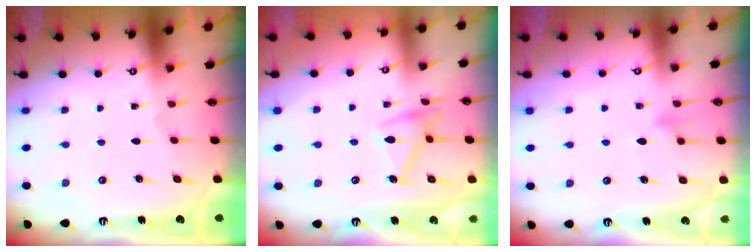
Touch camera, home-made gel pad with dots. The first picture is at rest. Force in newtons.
{"total": 14.0, "press": 14.0, "slide": 0.2}
{"total": 10.6, "press": 10.6, "slide": 0.5}